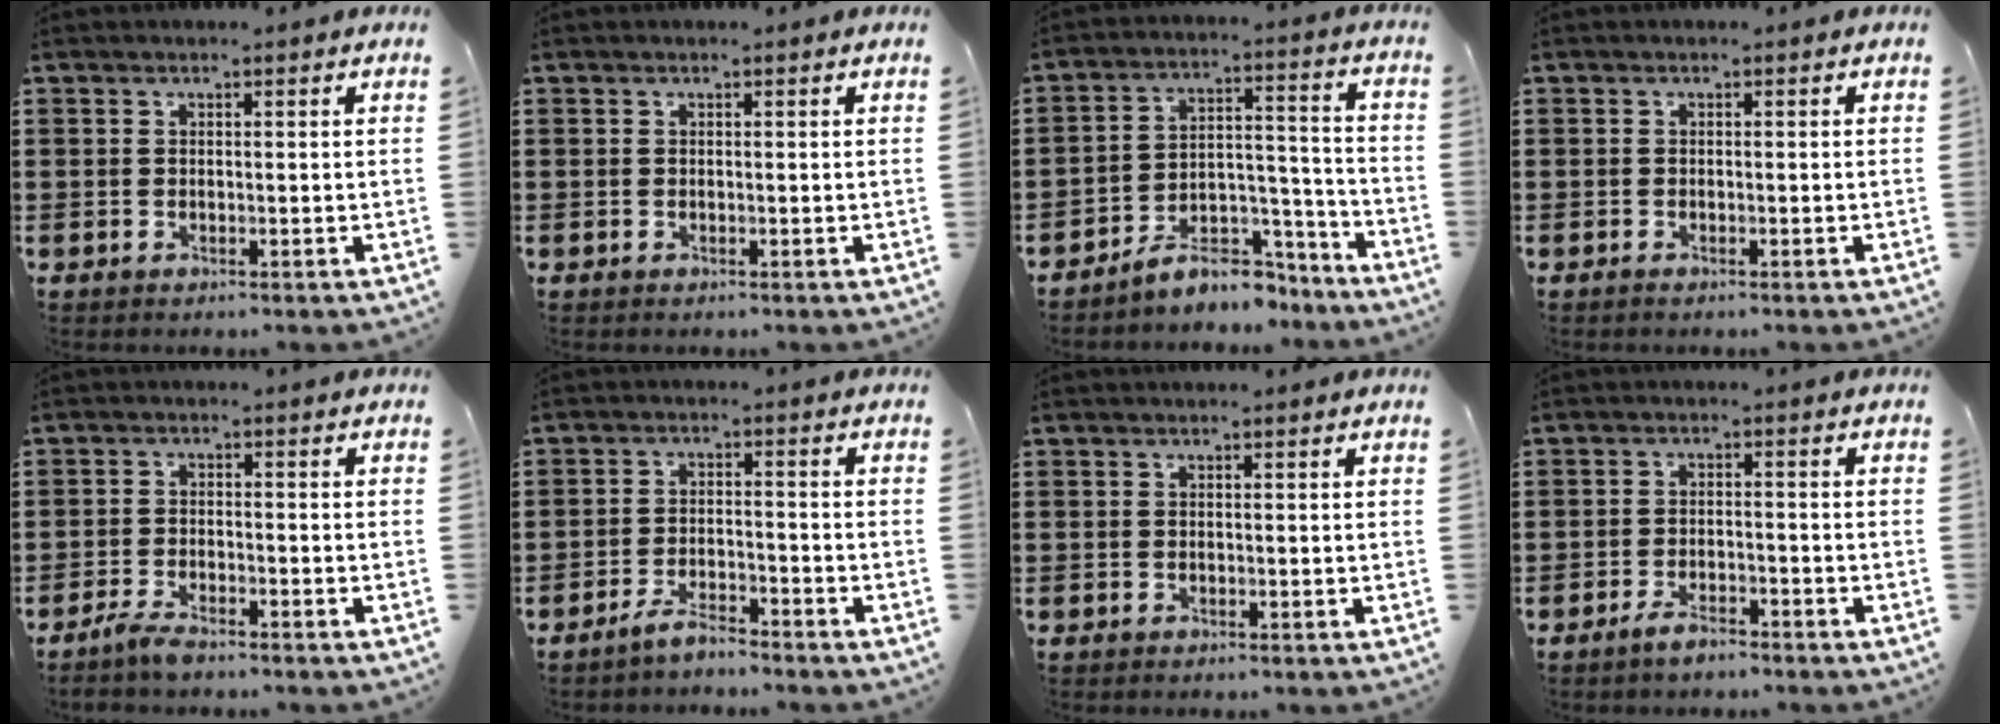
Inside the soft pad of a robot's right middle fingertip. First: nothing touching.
{"total": 0.0}
{"total": 8.2, "force": [-7.4, 2.5, 2.5], "torque": [-0.036, 0.025, -0.139]}
{"total": 0.0}
{"total": 2.7, "force": [-2.2, 0.4, 1.6], "torque": [-0.042, -0.001, -0.046]}
{"total": 3.6, "force": [-3.4, 0.4, 1.2], "torque": [-0.028, 0.006, -0.070]}
{"total": 0.0}
{"total": 2.8, "force": [-2.3, 0.6, 1.5], "torque": [-0.031, 0.004, -0.046]}